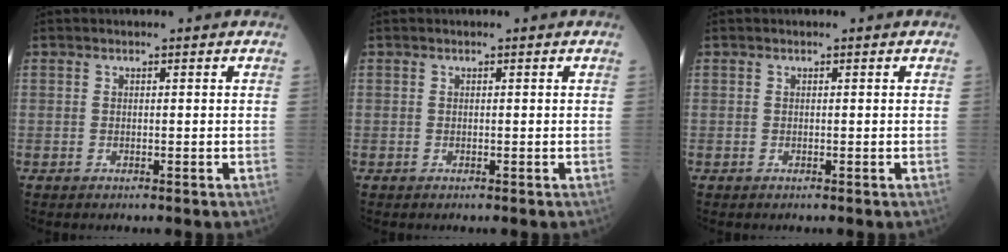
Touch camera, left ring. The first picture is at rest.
{"total": 0.0}
{"total": 0.0}